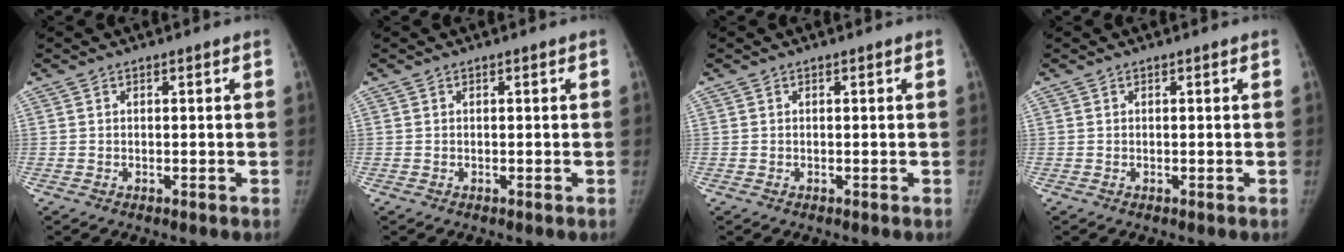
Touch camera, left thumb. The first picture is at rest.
{"total": 0.0}
{"total": 0.0}
{"total": 0.0}